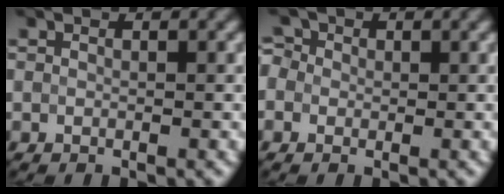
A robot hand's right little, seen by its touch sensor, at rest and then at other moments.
{"total": 3.1, "force": [0.9, 2.7, 1.3], "torque": [-0.010, 0.027, -0.013]}